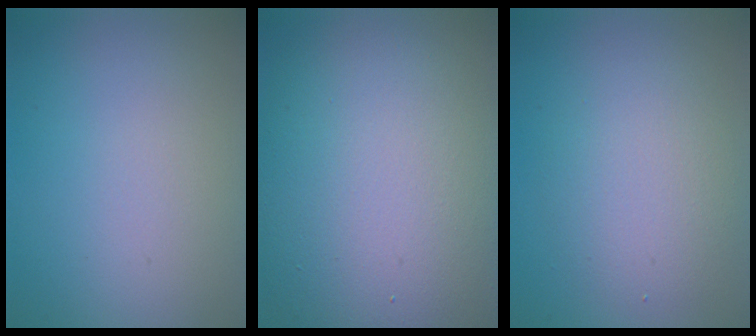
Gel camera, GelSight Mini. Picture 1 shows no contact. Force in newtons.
{"total": 15.2, "press": 15.2, "slide": 0.6}
{"total": 3.6, "press": 3.6, "slide": 0.2}